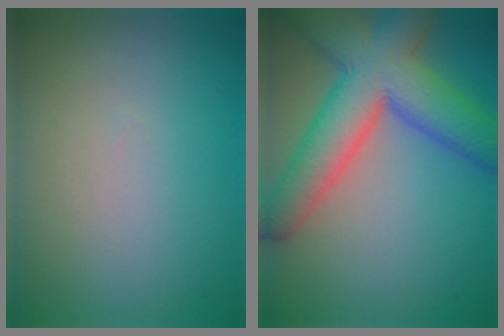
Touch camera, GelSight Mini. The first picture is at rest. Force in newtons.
{"total": 10.1, "press": 10.1, "slide": 0.5}